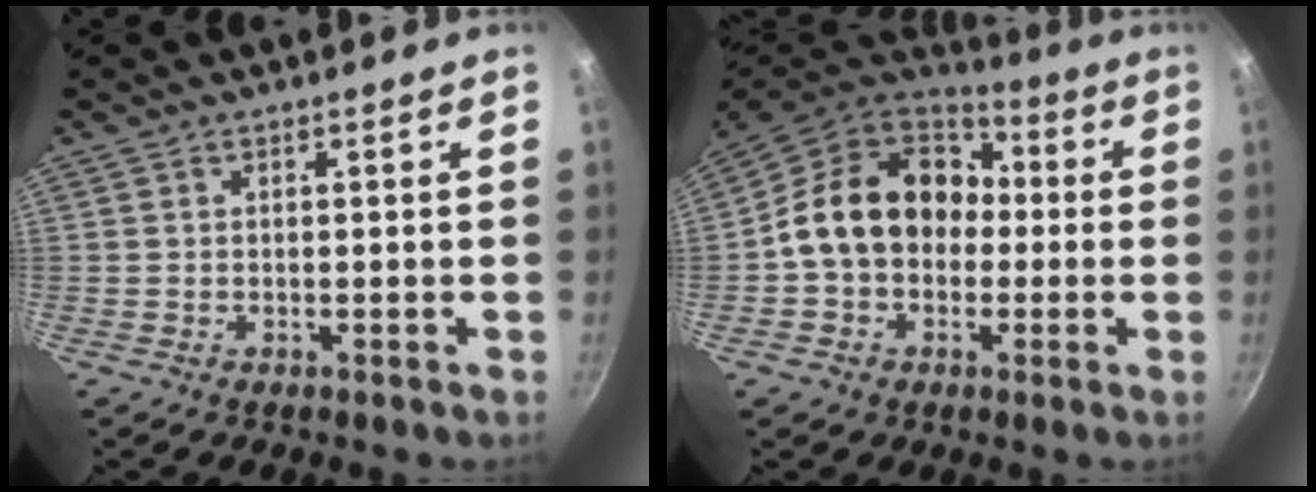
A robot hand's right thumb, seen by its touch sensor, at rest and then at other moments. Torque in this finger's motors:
{"motor_torque": [-0.32, 0.98, 0.89, -0.87, 0.34]}